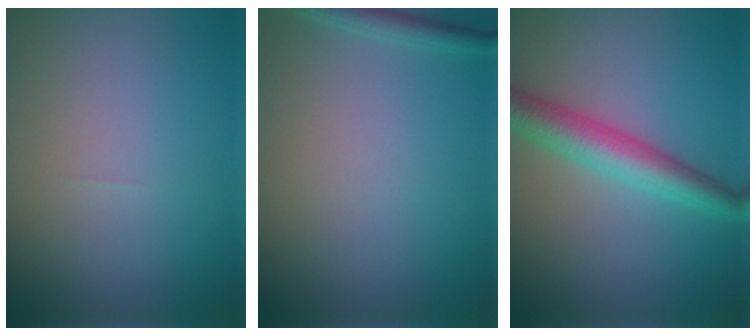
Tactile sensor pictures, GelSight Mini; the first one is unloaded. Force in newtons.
{"total": 1.6, "press": 1.6, "slide": 0.1}
{"total": 4.6, "press": 4.6, "slide": 0.0}